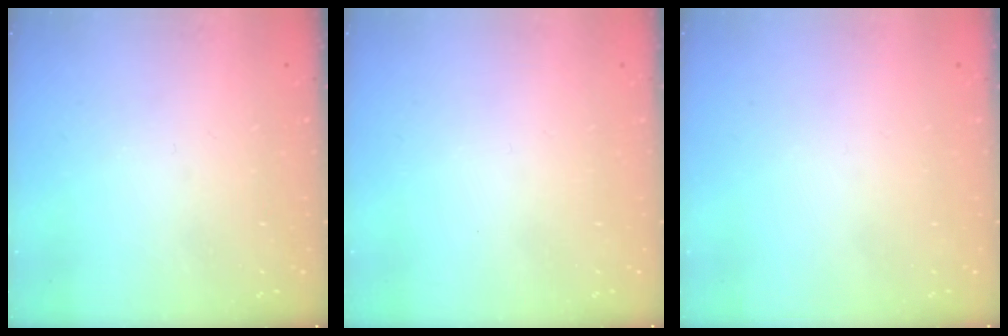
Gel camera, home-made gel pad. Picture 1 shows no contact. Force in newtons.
{"total": 1.5, "press": 1.5, "slide": 0.1}
{"total": 1.6, "press": 1.6, "slide": 0.1}